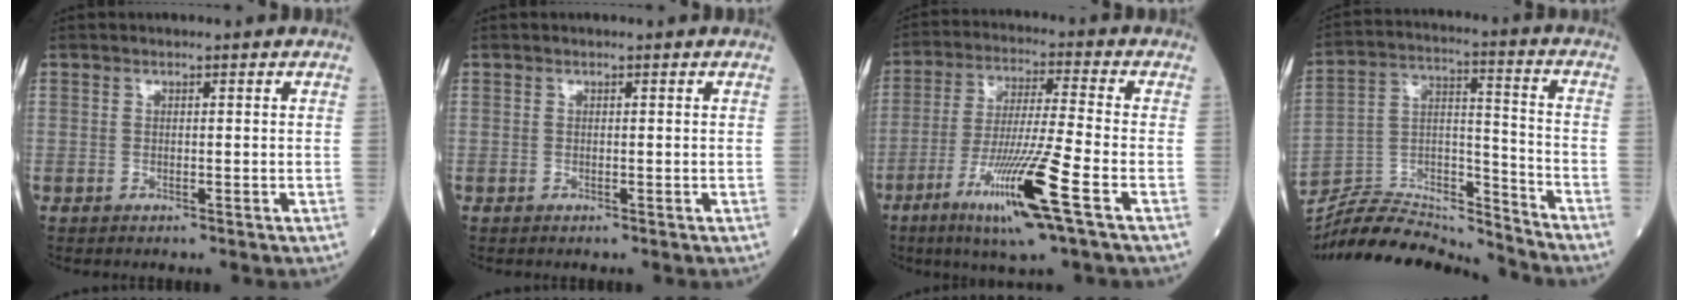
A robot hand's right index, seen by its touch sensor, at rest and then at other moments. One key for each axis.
{"total": 0.0}
{"total": 13.5, "fx": -6.2, "fy": -0.7, "fz": 11.9, "tx": -0.233, "ty": -0.026, "tz": -0.115}
{"total": 16.6, "fx": -16.5, "fy": 1.1, "fz": 1.9, "tx": -0.033, "ty": 0.043, "tz": -0.281}